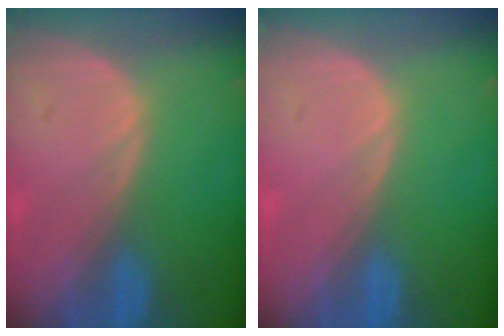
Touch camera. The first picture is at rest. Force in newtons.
{"total": 0.0}